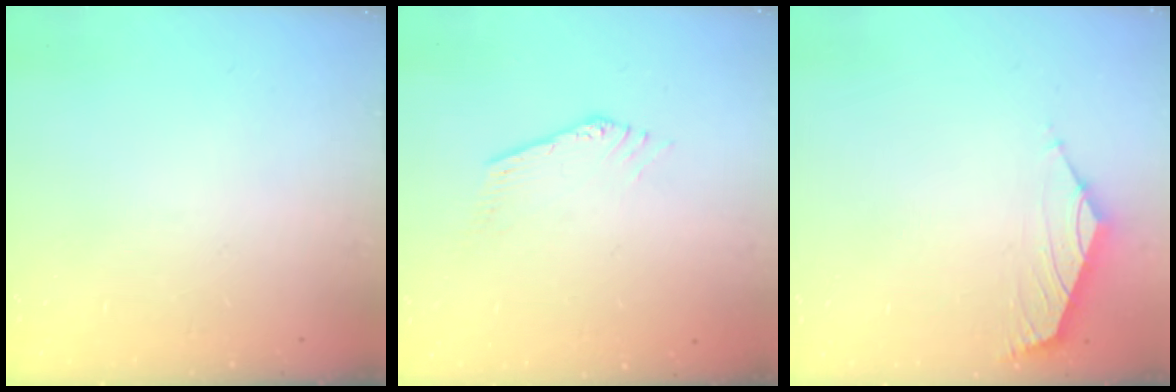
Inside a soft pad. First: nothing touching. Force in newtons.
{"total": 0.0}
{"total": 1.6, "press": 1.4, "slide": 0.7}